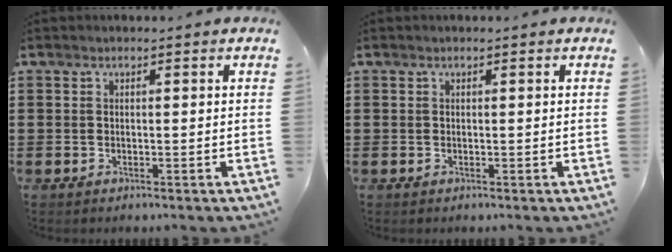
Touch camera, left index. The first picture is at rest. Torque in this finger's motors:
{"motor_torque": [-0.01, 0.01, 0.00, -0.02]}